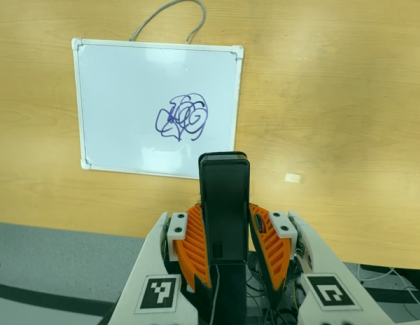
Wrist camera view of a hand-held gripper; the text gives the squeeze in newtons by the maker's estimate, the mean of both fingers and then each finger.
{"total": 4.7, "left": 3.7, "right": 5.7}